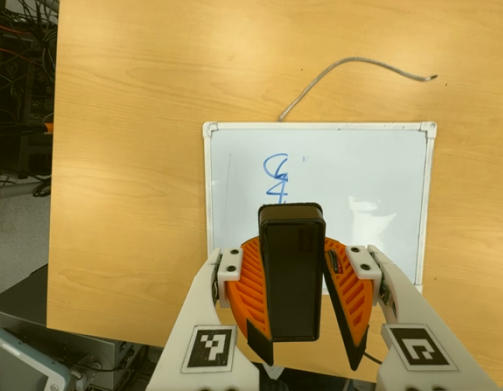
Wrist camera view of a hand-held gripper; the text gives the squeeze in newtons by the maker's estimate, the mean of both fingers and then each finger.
{"total": 9.4, "left": 9.3, "right": 9.5}